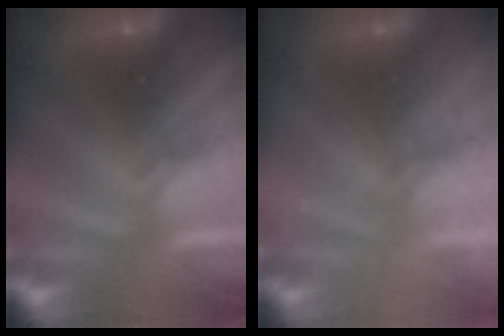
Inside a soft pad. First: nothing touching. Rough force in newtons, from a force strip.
{"total": 2.2}